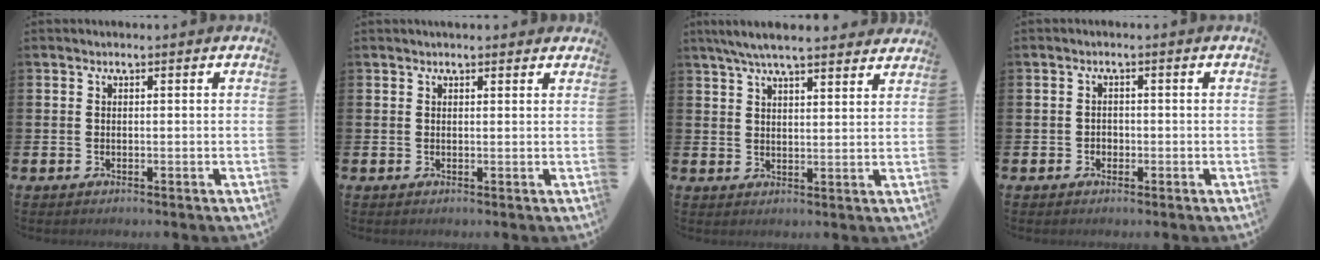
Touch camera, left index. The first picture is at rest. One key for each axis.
{"total": 1.0, "fx": 1.0, "fy": 0.3, "fz": 0.1, "tx": 0.010, "ty": -0.001, "tz": 0.015}
{"total": 6.3, "fx": 5.8, "fy": 0.9, "fz": 2.2, "tx": -0.052, "ty": -0.019, "tz": 0.105}
{"total": 1.2, "fx": -0.5, "fy": 1.0, "fz": 0.2, "tx": -0.003, "ty": 0.004, "tz": -0.013}